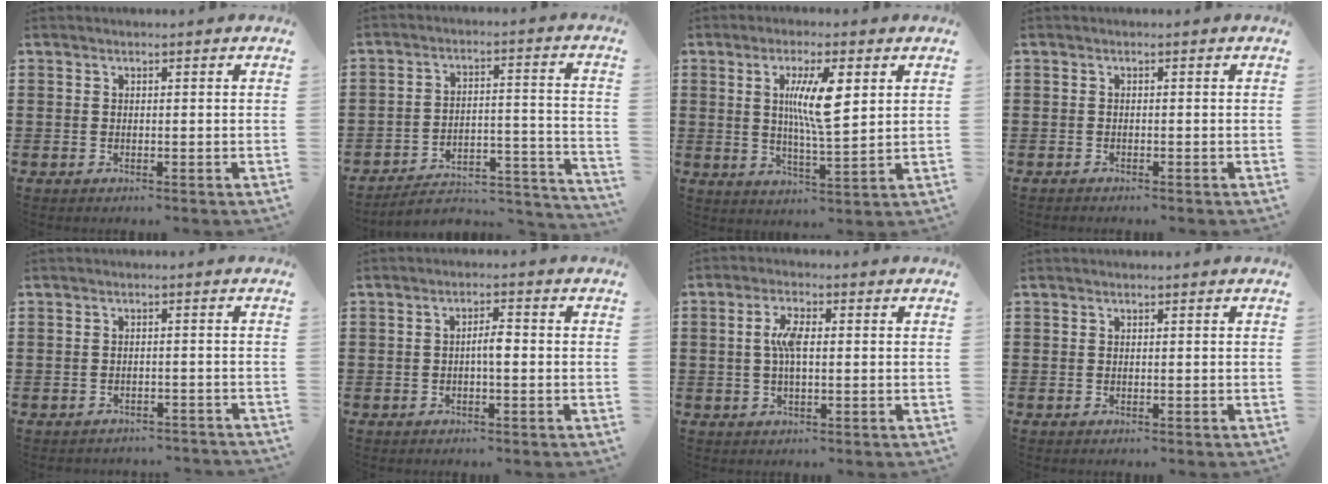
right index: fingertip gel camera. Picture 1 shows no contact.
{"total": 4.0, "force": [-3.5, 1.4, 1.3], "torque": [-0.026, -0.001, -0.075]}
{"total": 8.2, "force": [2.3, 1.6, 7.7], "torque": [-0.146, 0.000, 0.035]}
{"total": 0.6, "force": [-0.6, 0.0, 0.0], "torque": [-0.002, -0.001, -0.012]}
{"total": 1.7, "force": [-1.7, 0.3, 0.1], "torque": [-0.009, -0.001, -0.036]}
{"total": 2.7, "force": [-0.4, 0.7, 2.6], "torque": [-0.047, 0.005, -0.010]}
{"total": 4.5, "force": [0.3, 1.5, 4.2], "torque": [-0.090, 0.003, 0.000]}
{"total": 0.0}